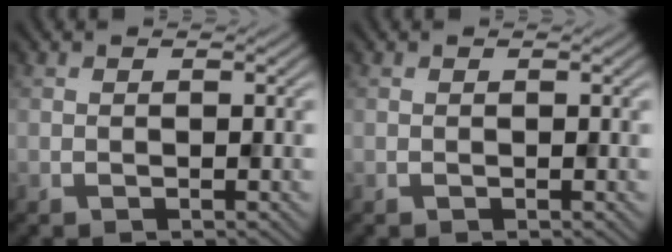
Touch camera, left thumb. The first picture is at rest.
{"total": 0.0}